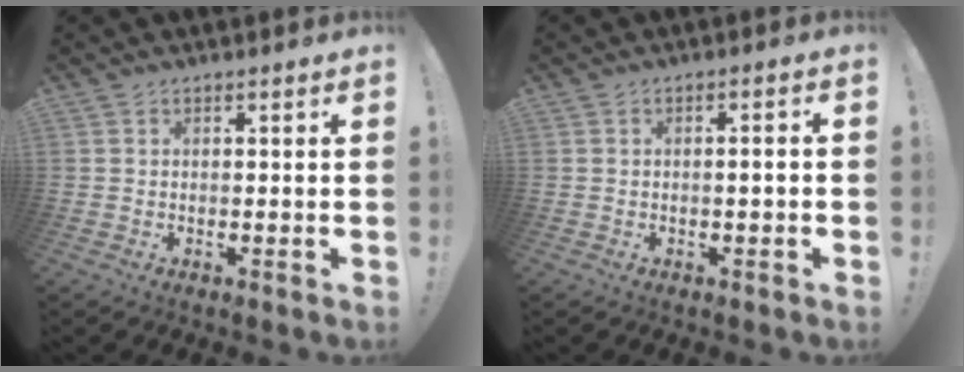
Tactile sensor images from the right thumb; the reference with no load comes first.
{"total": 2.2, "force": [-0.7, 0.0, 2.1], "torque": [-0.041, 0.004, -0.013]}